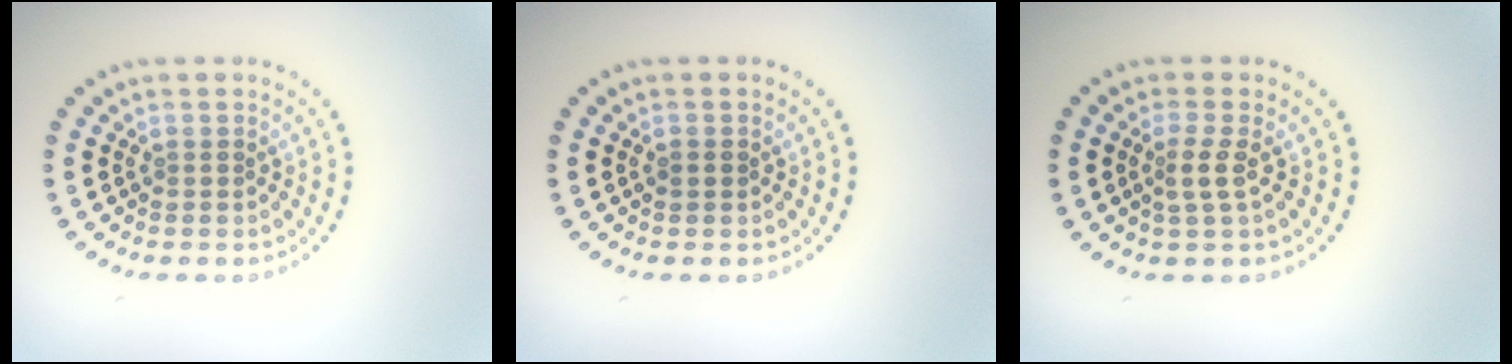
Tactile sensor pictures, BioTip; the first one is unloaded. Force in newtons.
{"total": 0.8, "press": 0.8, "slide": 0.1}
{"total": 1.7, "press": 1.3, "slide": 1.1}